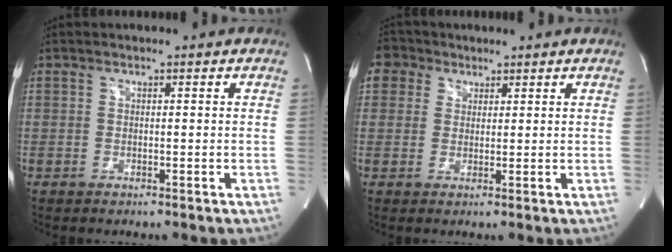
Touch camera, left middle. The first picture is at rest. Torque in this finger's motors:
{"motor_torque": [2.14, 0.00, 1.06, 0.12]}